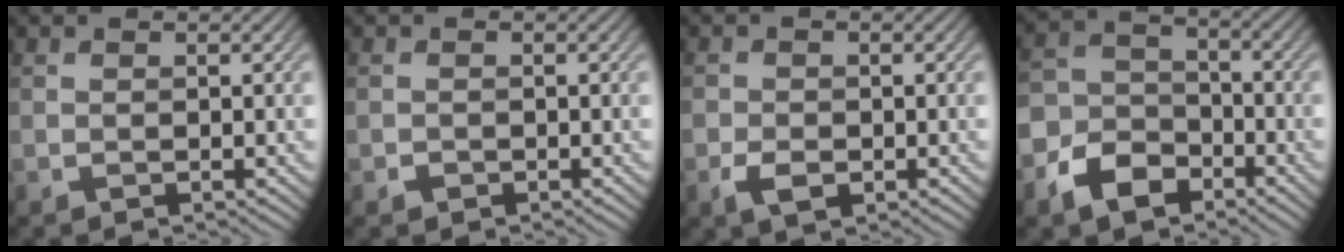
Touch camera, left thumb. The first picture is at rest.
{"total": 0.6, "force": [-0.3, 0.4, 0.1], "torque": [0.000, 0.003, -0.007]}
{"total": 2.7, "force": [-1.2, 1.8, 1.7], "torque": [-0.034, -0.003, -0.027]}
{"total": 7.5, "force": [-4.7, 4.8, 3.3], "torque": [-0.080, -0.004, -0.106]}